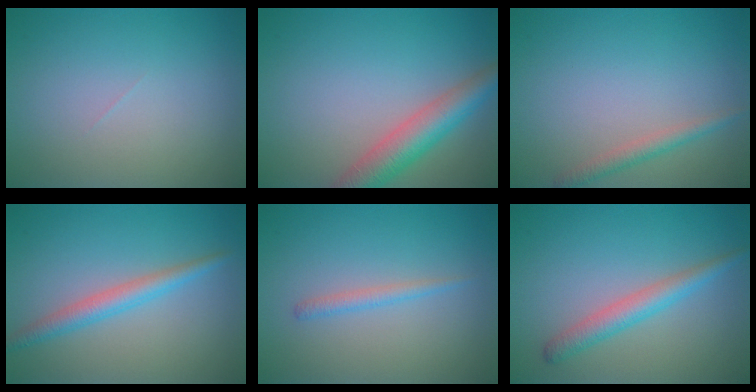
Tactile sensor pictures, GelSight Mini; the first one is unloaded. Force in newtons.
{"total": 5.0, "press": 5.0, "slide": 0.2}
{"total": 1.6, "press": 1.6, "slide": 0.0}
{"total": 2.6, "press": 2.6, "slide": 0.0}
{"total": 1.2, "press": 1.2, "slide": 0.0}
{"total": 2.8, "press": 2.8, "slide": 0.0}